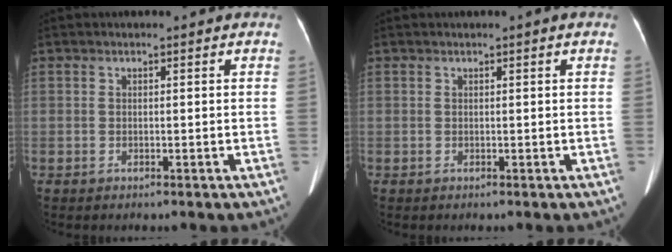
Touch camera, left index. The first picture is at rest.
{"total": 0.0}